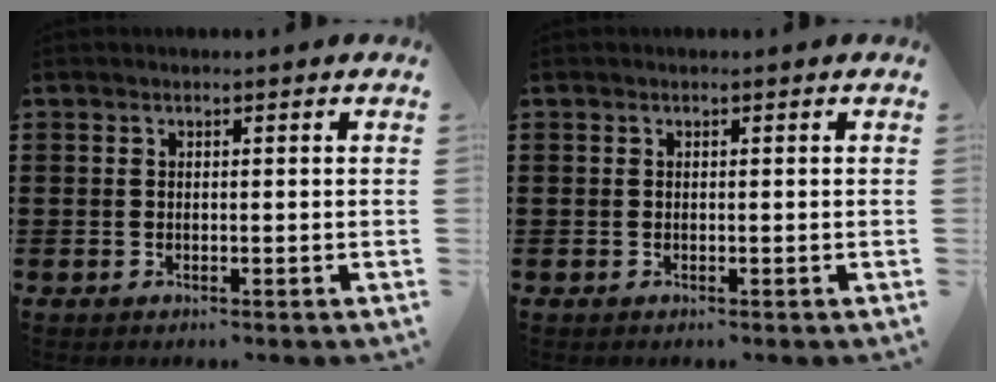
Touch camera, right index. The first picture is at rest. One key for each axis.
{"total": 0.0}